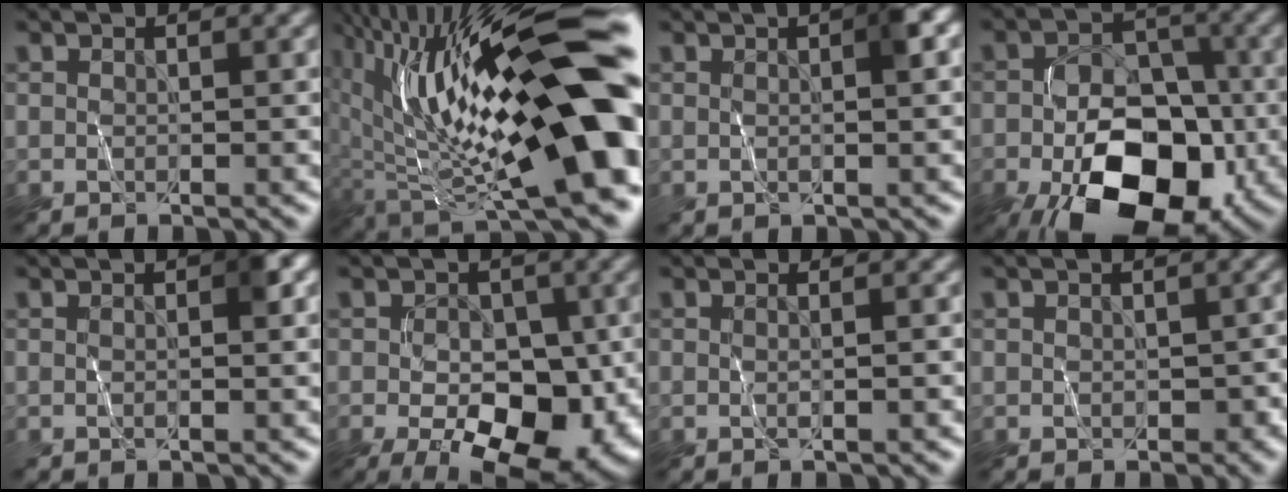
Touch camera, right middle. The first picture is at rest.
{"total": 19.7, "force": [0.1, 7.3, 18.3], "torque": [-0.284, 0.001, 0.002]}
{"total": 2.5, "force": [0.4, 0.4, 2.4], "torque": [-0.033, 0.007, 0.006]}
{"total": 14.6, "force": [-6.4, 8.5, 10.0], "torque": [-0.141, -0.021, -0.100]}
{"total": 1.9, "force": [0.3, 0.3, 1.8], "torque": [-0.022, 0.005, 0.004]}
{"total": 10.4, "force": [-4.0, 5.5, 7.8], "torque": [-0.086, -0.004, -0.065]}
{"total": 1.1, "force": [0.0, 0.4, 1.1], "torque": [-0.018, 0.001, -0.015]}
{"total": 1.8, "force": [-0.6, 1.2, 1.3], "torque": [-0.018, -0.005, 0.000]}